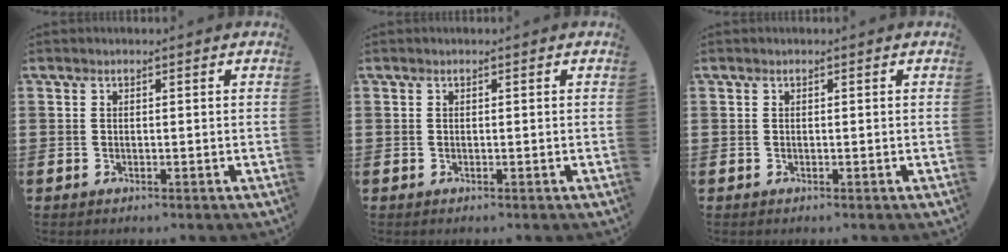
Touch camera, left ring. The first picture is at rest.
{"total": 0.0}
{"total": 0.0}